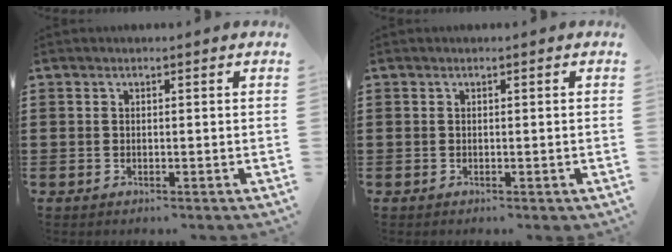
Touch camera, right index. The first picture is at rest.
{"total": 0.0}